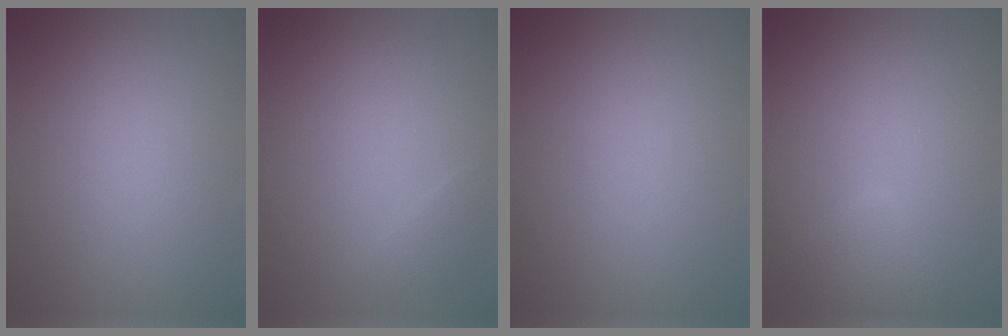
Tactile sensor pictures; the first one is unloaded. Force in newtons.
{"total": 0.9, "press": 0.9, "slide": 0.0}
{"total": 0.0}
{"total": 1.9, "press": 1.9, "slide": 0.2}